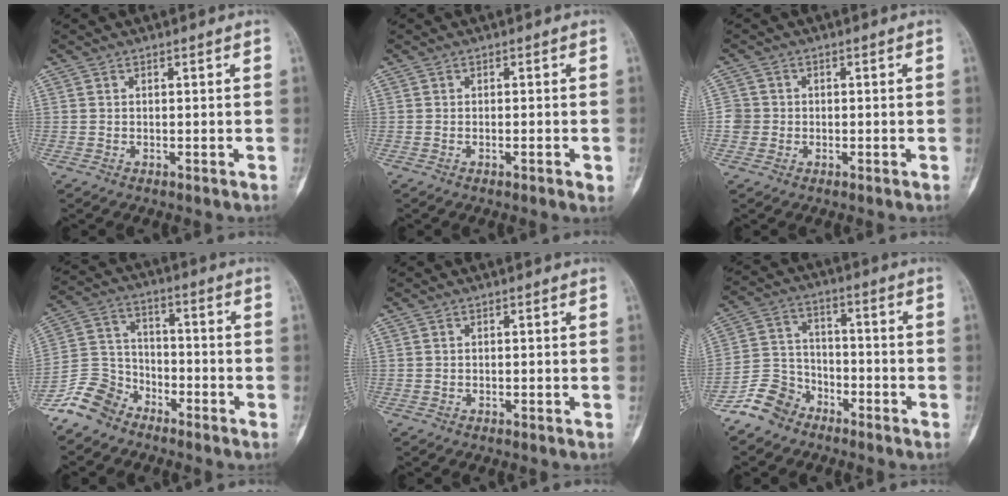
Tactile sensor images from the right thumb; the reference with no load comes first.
{"total": 2.0, "force": [-0.6, 0.4, 1.8], "torque": [-0.030, -0.001, -0.008]}
{"total": 2.8, "force": [-0.5, 2.8, 0.3], "torque": [0.017, 0.009, -0.016]}
{"total": 8.9, "force": [-6.8, 5.4, 2.1], "torque": [-0.031, 0.049, -0.148]}
{"total": 0.0}
{"total": 8.2, "force": [-6.1, 5.2, 1.7], "torque": [-0.020, 0.047, -0.129]}